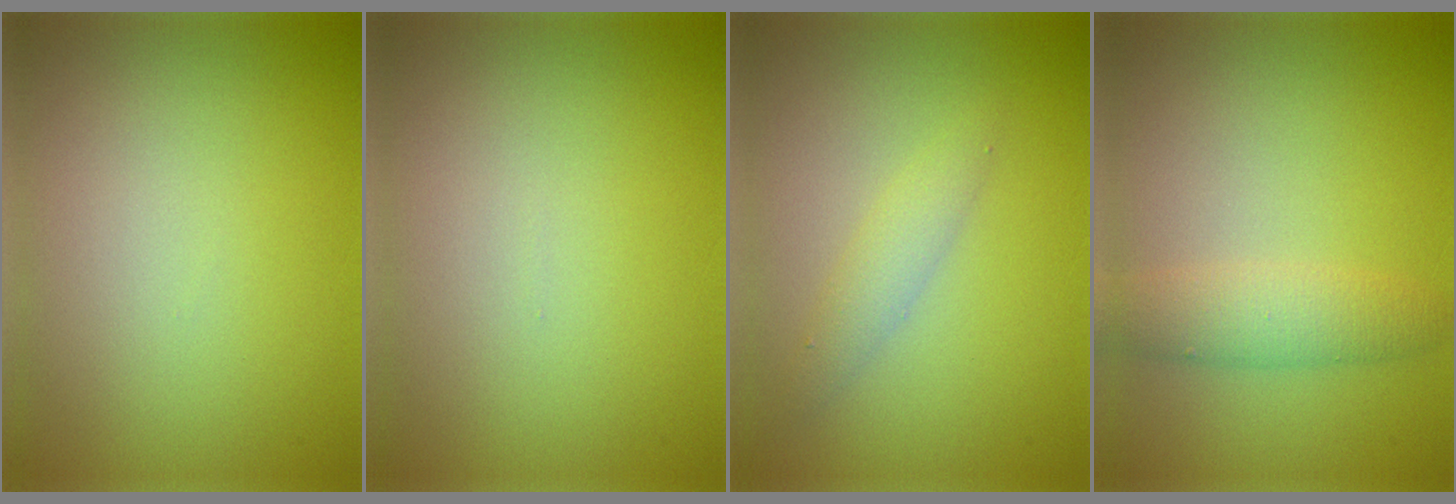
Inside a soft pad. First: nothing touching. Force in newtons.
{"total": 0.0}
{"total": 1.8, "press": 1.8, "slide": 0.1}
{"total": 2.9, "press": 2.9, "slide": 0.0}